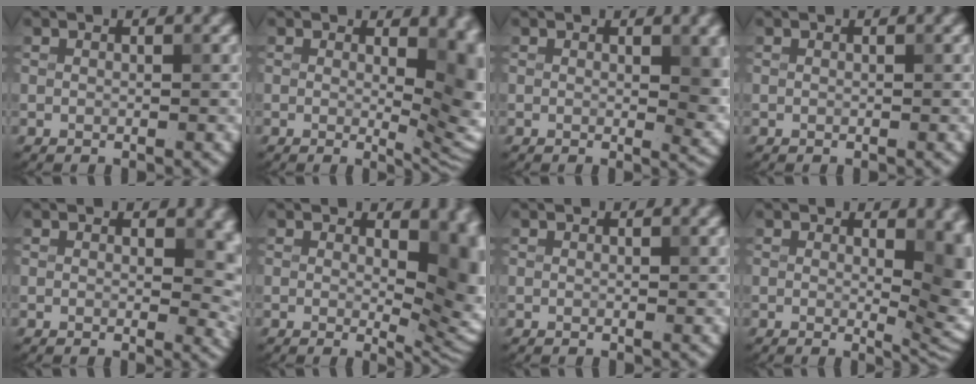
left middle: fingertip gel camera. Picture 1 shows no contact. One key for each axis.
{"total": 9.0, "fx": 1.2, "fy": 4.5, "fz": 7.7, "tx": -0.056, "ty": -0.007, "tz": 0.021}
{"total": 3.4, "fx": 0.5, "fy": 1.3, "fz": 3.1, "tx": -0.030, "ty": -0.004, "tz": 0.008}
{"total": 0.0}
{"total": 4.3, "fx": 1.0, "fy": 2.5, "fz": 3.4, "tx": -0.027, "ty": -0.007, "tz": 0.014}
{"total": 9.1, "fx": 1.4, "fy": 4.7, "fz": 7.6, "tx": -0.060, "ty": -0.008, "tz": 0.025}
{"total": 0.0}
{"total": 8.0, "fx": 0.9, "fy": 3.9, "fz": 6.9, "tx": -0.042, "ty": -0.004, "tz": 0.018}